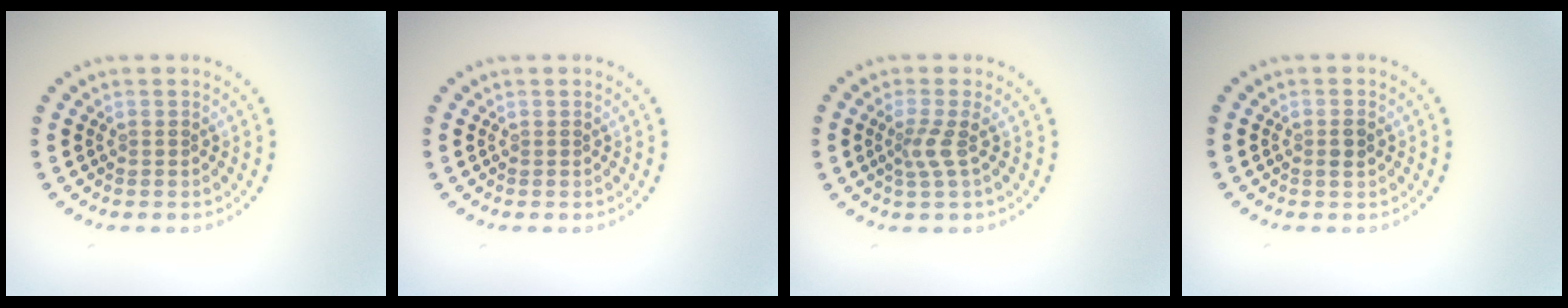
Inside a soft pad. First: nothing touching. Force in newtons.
{"total": 0.0}
{"total": 1.9, "press": 1.3, "slide": 1.4}
{"total": 1.1, "press": 1.0, "slide": 0.3}